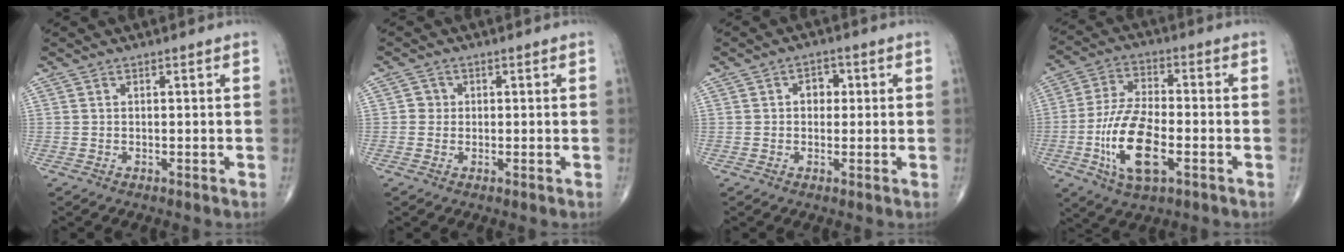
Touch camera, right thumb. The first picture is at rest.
{"total": 1.8, "force": [0.0, 1.7, 0.4], "torque": [0.004, 0.005, -0.004]}
{"total": 3.3, "force": [0.4, 2.6, 2.0], "torque": [-0.009, 0.008, 0.000]}
{"total": 14.3, "force": [-4.3, 6.1, 12.2], "torque": [-0.240, 0.013, -0.078]}